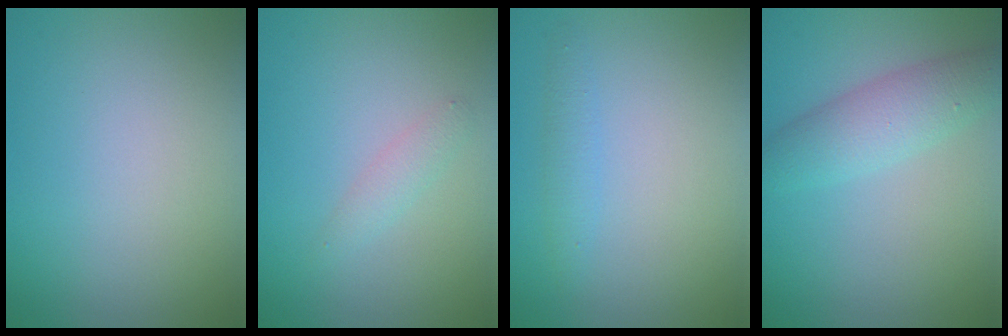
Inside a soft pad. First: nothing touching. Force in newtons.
{"total": 1.3, "press": 1.3, "slide": 0.0}
{"total": 1.3, "press": 1.3, "slide": 0.0}
{"total": 3.8, "press": 3.8, "slide": 0.1}